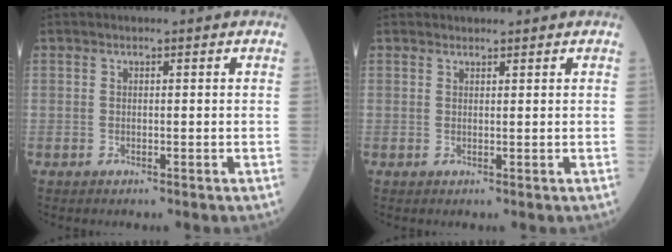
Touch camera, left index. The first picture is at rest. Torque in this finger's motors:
{"motor_torque": [0.10, -0.25, -0.29, -0.02]}